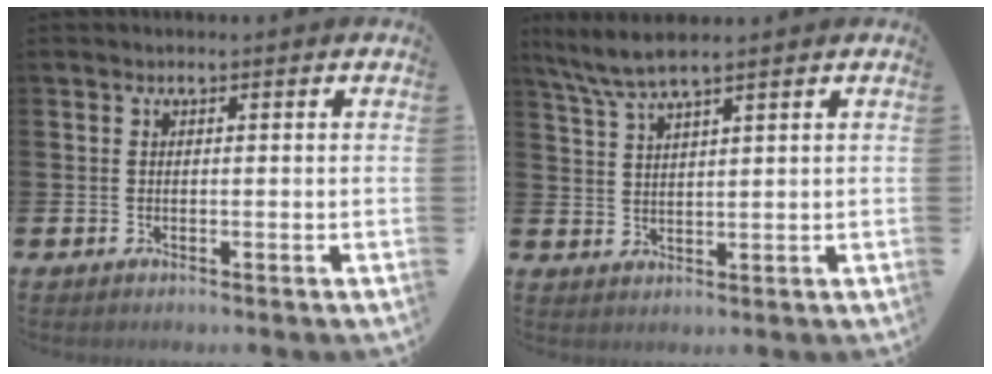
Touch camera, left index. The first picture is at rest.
{"total": 5.5, "force": [4.7, 0.2, 2.8], "torque": [-0.071, -0.010, 0.085]}